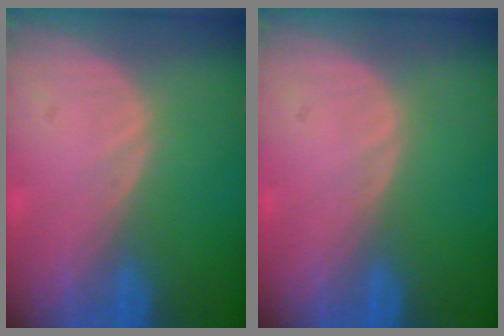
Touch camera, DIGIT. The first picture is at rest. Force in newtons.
{"total": 0.0}